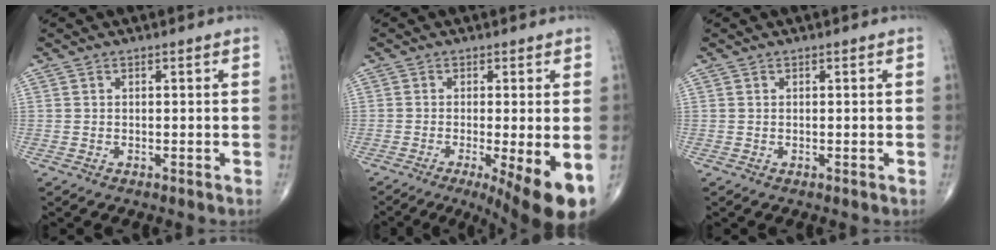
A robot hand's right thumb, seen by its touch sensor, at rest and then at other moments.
{"total": 12.4, "force": [-5.1, 2.3, 11.1], "torque": [-0.136, -0.022, -0.074]}
{"total": 0.0}